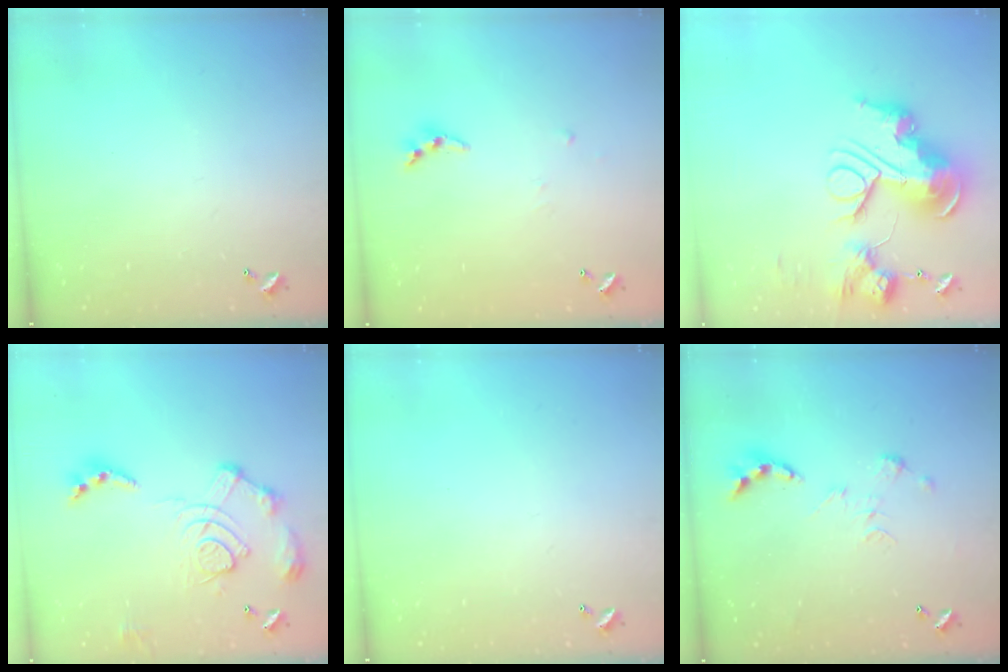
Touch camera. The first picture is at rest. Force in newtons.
{"total": 4.6, "press": 4.5, "slide": 0.5}
{"total": 0.7, "press": 0.7, "slide": 0.0}
{"total": 15.6, "press": 15.5, "slide": 1.6}
{"total": 0.0}
{"total": 0.0}